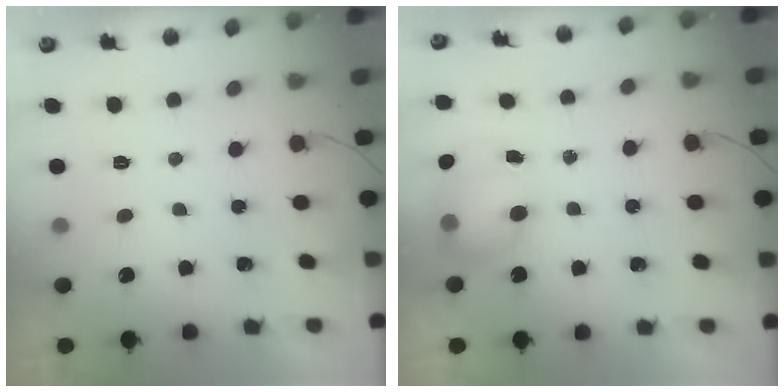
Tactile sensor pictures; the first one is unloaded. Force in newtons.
{"total": 8.1, "press": 8.0, "slide": 1.0}